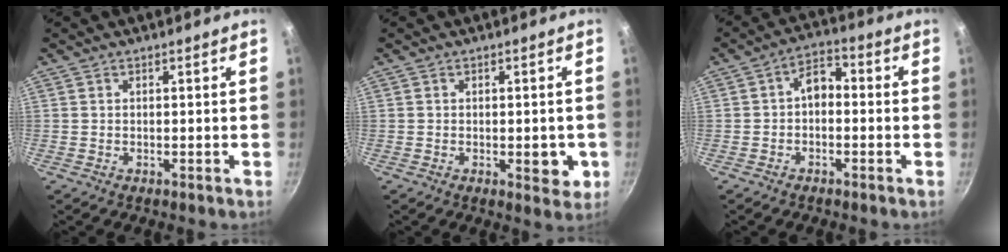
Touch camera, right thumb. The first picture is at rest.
{"total": 4.8, "force": [-0.9, 2.5, 3.9], "torque": [-0.030, -0.001, -0.011]}
{"total": 4.9, "force": [-0.6, 3.2, 3.6], "torque": [-0.041, 0.023, -0.020]}